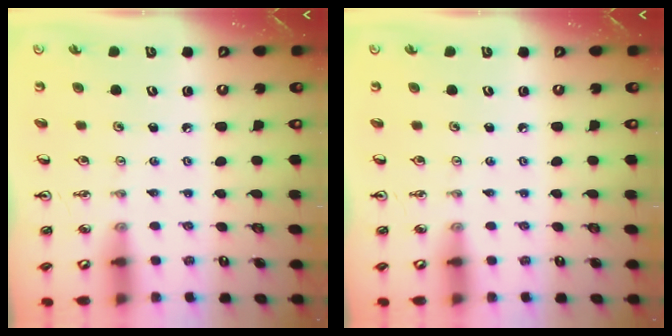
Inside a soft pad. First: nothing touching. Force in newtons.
{"total": 0.0}